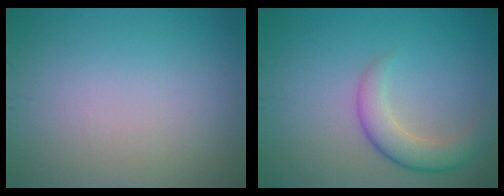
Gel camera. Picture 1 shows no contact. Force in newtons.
{"total": 3.6, "press": 3.6, "slide": 0.2}